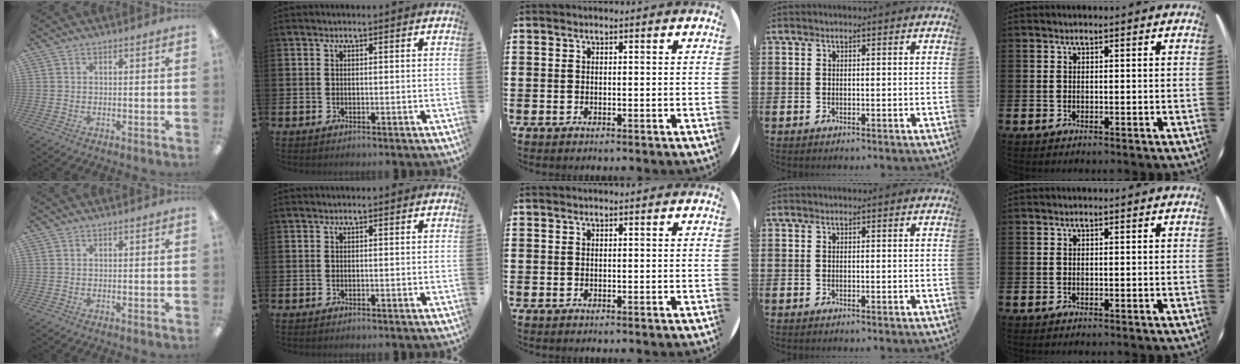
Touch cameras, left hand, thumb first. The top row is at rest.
{}